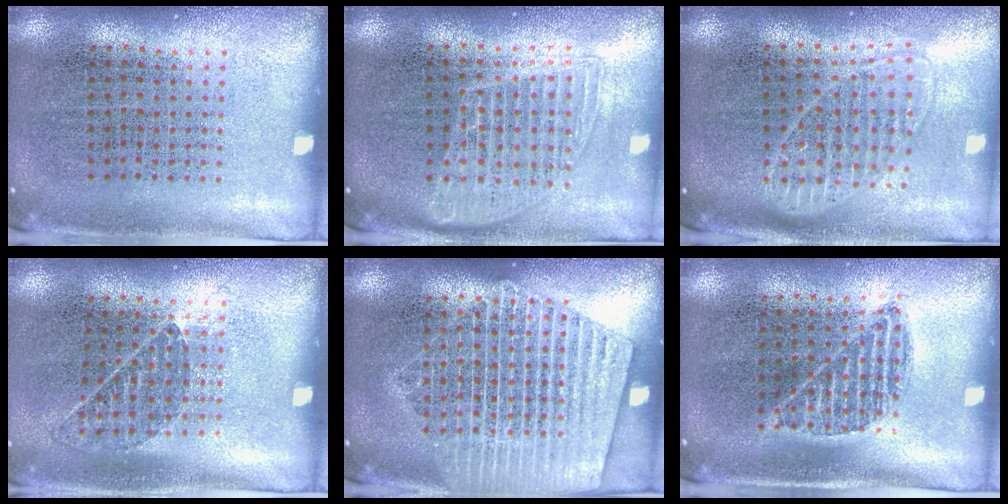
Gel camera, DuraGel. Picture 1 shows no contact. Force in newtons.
{"total": 1.5, "press": 1.3, "slide": 0.7}
{"total": 1.8, "press": 1.5, "slide": 1.0}
{"total": 0.9, "press": 0.7, "slide": 0.5}
{"total": 2.1, "press": 2.1, "slide": 0.2}
{"total": 0.9, "press": 0.8, "slide": 0.5}